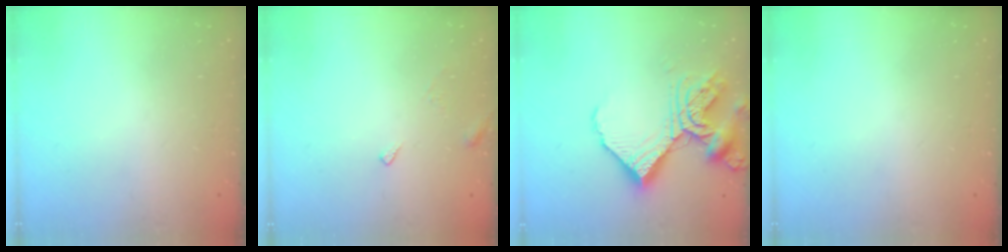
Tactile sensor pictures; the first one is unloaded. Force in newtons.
{"total": 6.8, "press": 6.8, "slide": 0.5}
{"total": 17.2, "press": 17.2, "slide": 1.5}
{"total": 0.0}